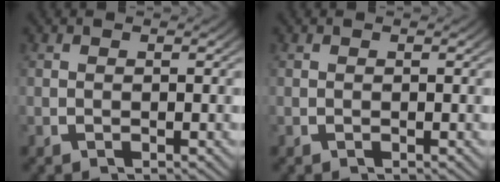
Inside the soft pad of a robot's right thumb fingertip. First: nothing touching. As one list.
[{"total": 0.0}]